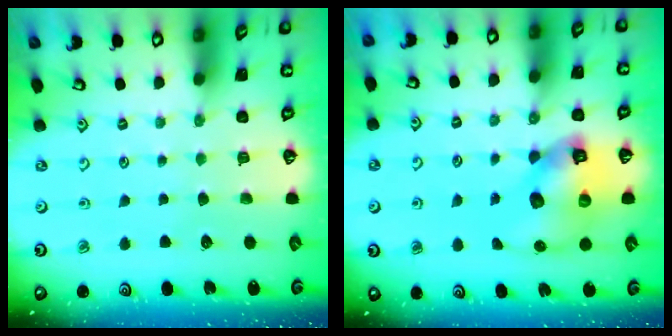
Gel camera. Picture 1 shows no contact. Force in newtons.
{"total": 12.5, "press": 12.3, "slide": 2.1}